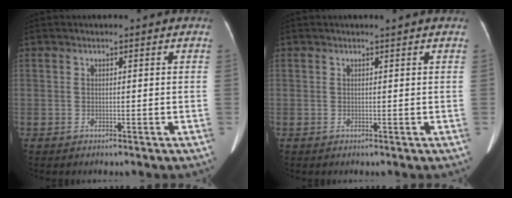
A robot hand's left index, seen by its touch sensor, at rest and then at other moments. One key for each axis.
{"total": 0.6, "fx": 0.5, "fy": -0.1, "fz": 0.3, "tx": -0.011, "ty": 0.001, "tz": 0.012}